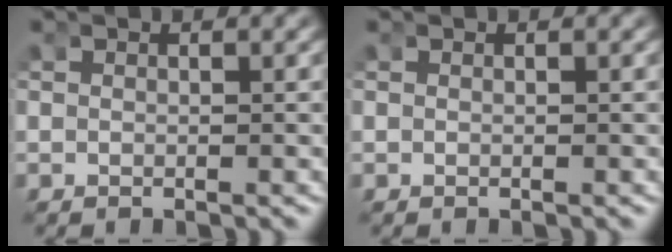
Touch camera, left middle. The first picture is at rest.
{"total": 0.0}